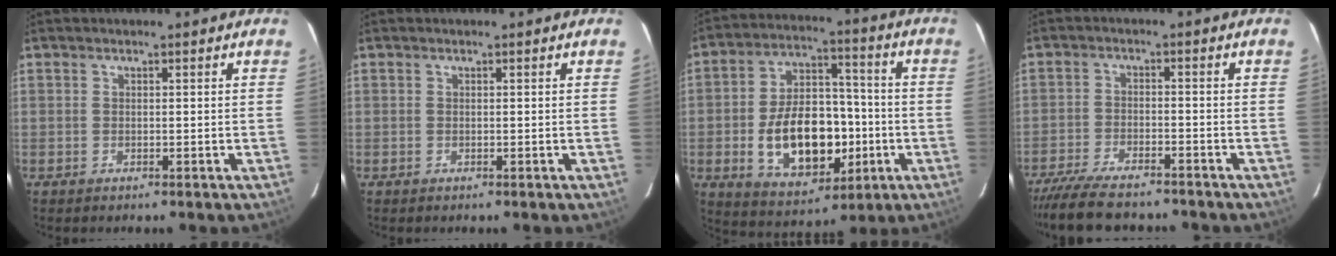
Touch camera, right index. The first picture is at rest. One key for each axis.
{"total": 0.0}
{"total": 17.7, "fx": -4.0, "fy": 10.6, "fz": 13.6, "tx": -0.261, "ty": 0.019, "tz": -0.043}
{"total": 13.1, "fx": -11.4, "fy": 3.1, "fz": 5.5, "tx": -0.126, "ty": -0.025, "tz": -0.186}